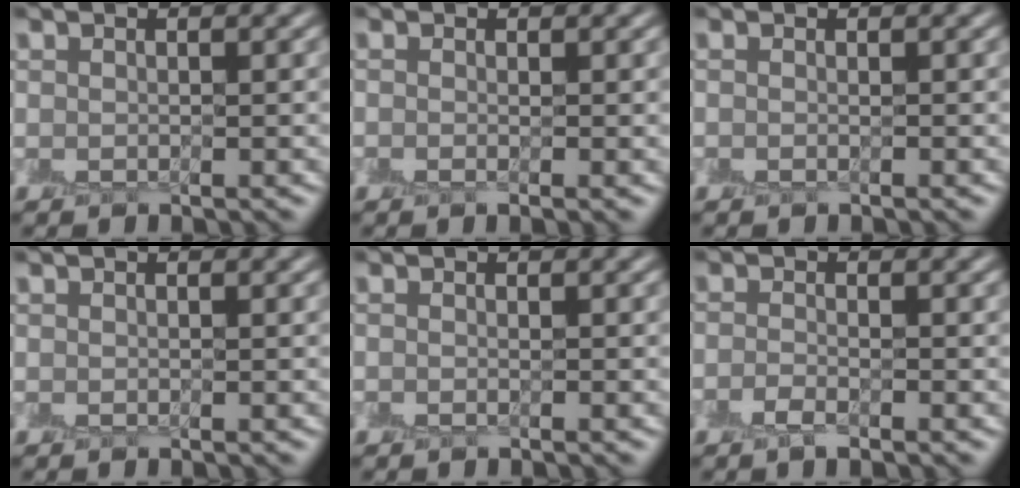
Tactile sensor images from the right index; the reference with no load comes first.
{"total": 0.9, "force": [-0.1, 0.2, 0.8], "torque": [-0.014, 0.000, -0.004]}
{"total": 0.0}
{"total": 0.0}
{"total": 0.0}
{"total": 1.3, "force": [-0.8, 0.4, 1.0], "torque": [-0.020, -0.002, -0.018]}